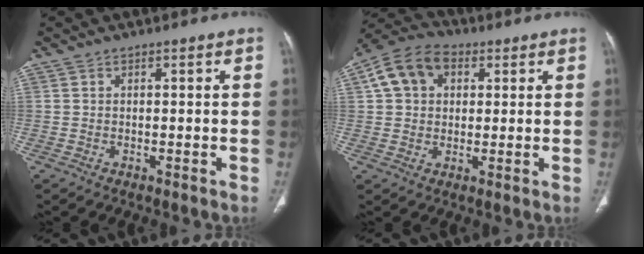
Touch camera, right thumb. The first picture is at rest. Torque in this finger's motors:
{"motor_torque": [1.21, 1.11, 0.55, -0.49, 0.08]}